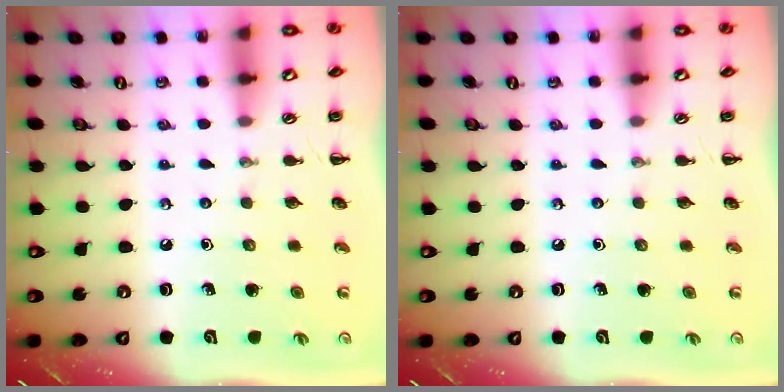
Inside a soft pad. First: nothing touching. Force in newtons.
{"total": 0.0}